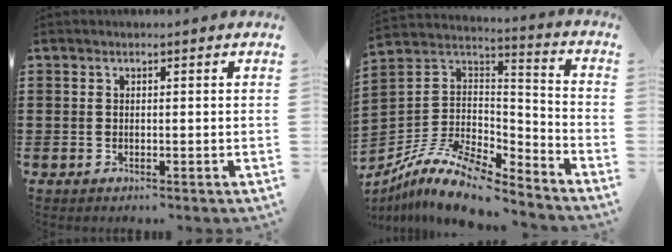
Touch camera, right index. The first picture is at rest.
{"total": 11.7, "force": [-9.4, 3.7, 5.9], "torque": [-0.128, 0.025, -0.186]}